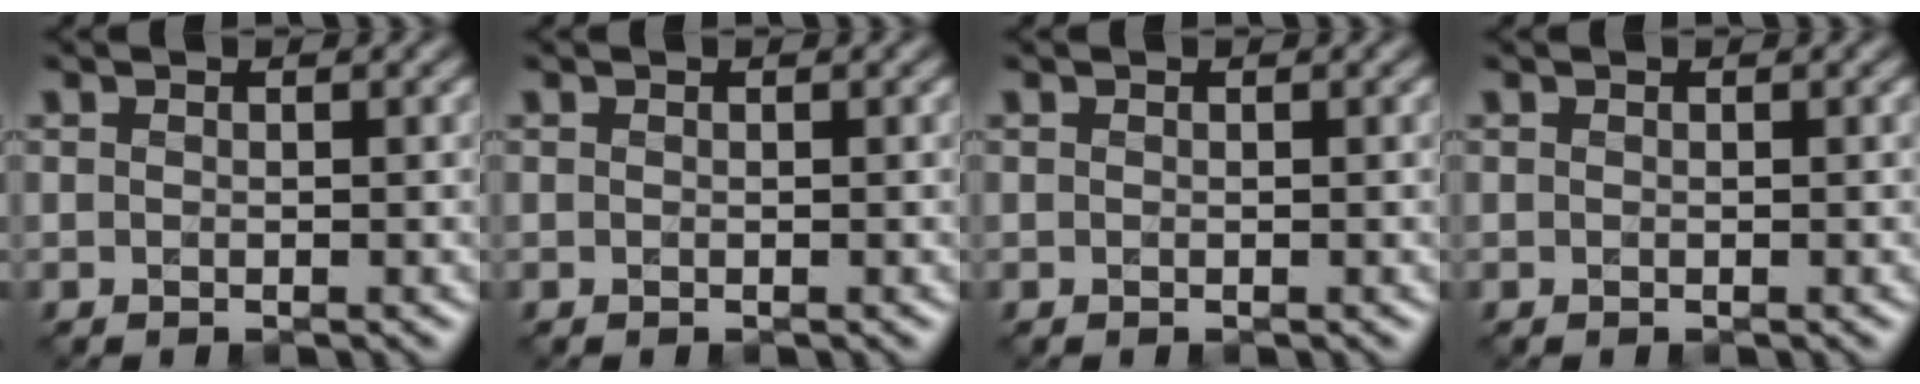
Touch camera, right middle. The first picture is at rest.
{"total": 0.0}
{"total": 0.0}
{"total": 0.0}